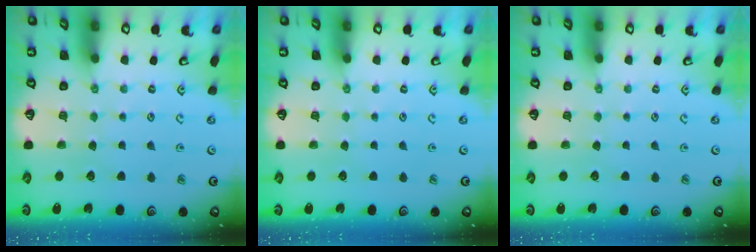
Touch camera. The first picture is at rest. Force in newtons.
{"total": 0.0}
{"total": 0.0}